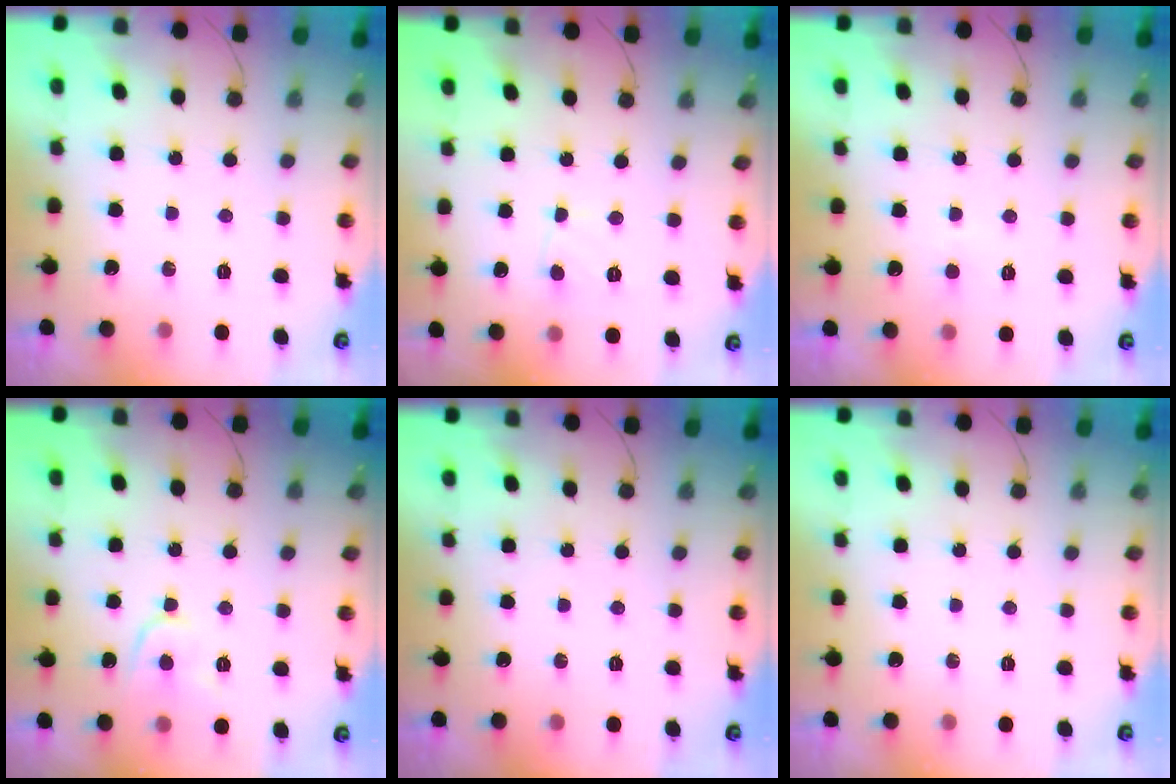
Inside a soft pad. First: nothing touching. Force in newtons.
{"total": 2.1, "press": 2.1, "slide": 0.1}
{"total": 2.8, "press": 2.8, "slide": 0.2}
{"total": 8.0, "press": 7.9, "slide": 0.9}
{"total": 0.0}
{"total": 0.0}